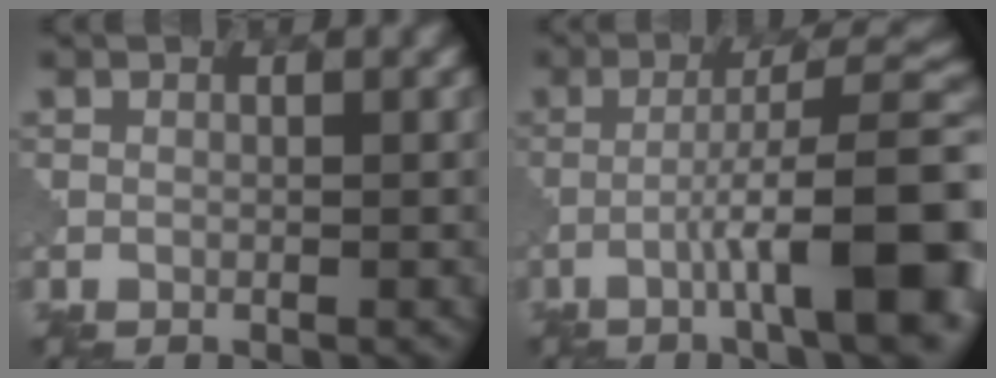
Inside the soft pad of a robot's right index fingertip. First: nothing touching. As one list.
[{"total": 11.8, "force": [-3.6, 2.1, 11.1], "torque": [-0.149, 0.016, -0.050]}]